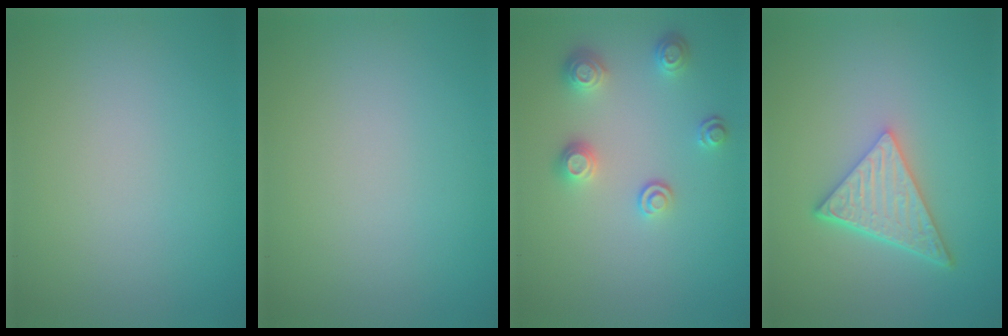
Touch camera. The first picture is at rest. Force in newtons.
{"total": 0.0}
{"total": 2.5, "press": 2.3, "slide": 0.9}
{"total": 5.3, "press": 3.9, "slide": 3.6}